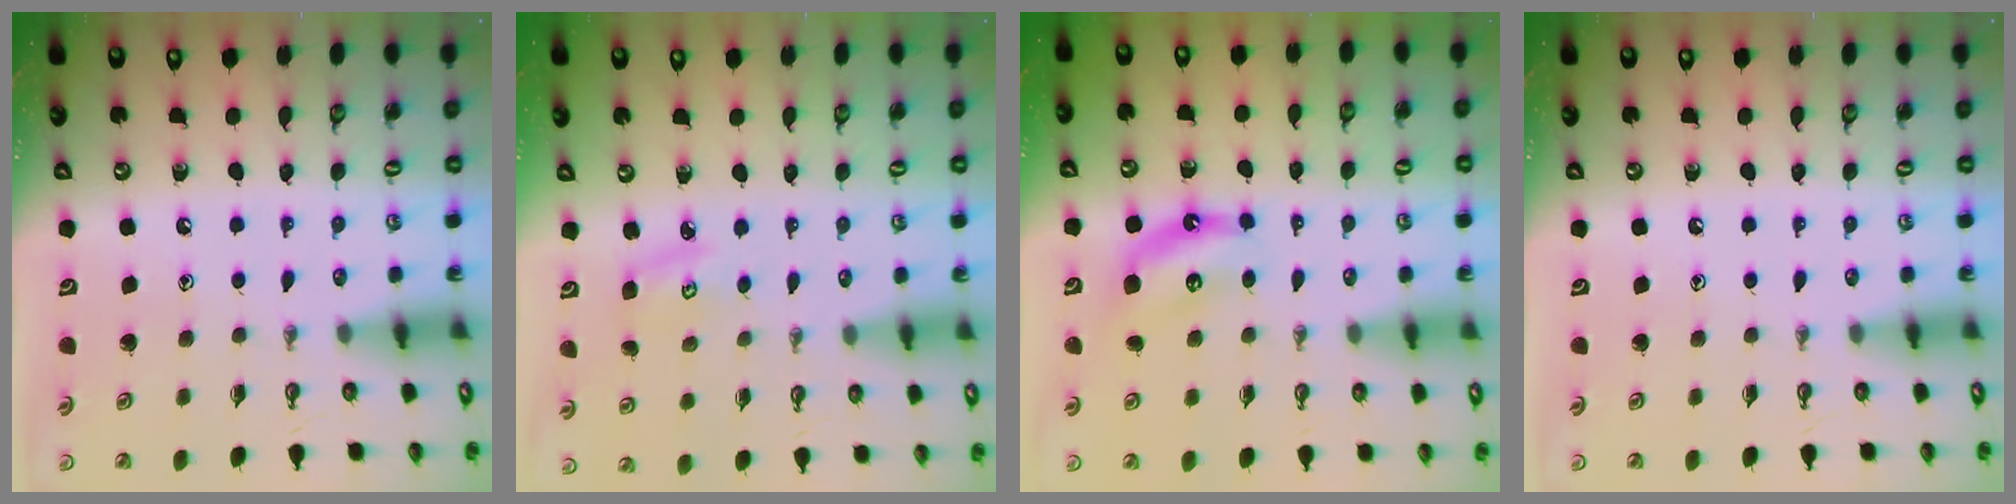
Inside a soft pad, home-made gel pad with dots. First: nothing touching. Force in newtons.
{"total": 3.9, "press": 3.9, "slide": 0.3}
{"total": 6.3, "press": 6.3, "slide": 0.6}
{"total": 0.0}